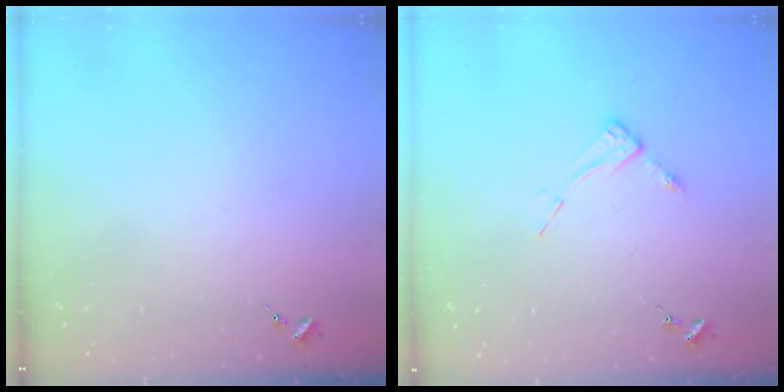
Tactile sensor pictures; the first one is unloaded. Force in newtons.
{"total": 5.3, "press": 5.2, "slide": 0.1}